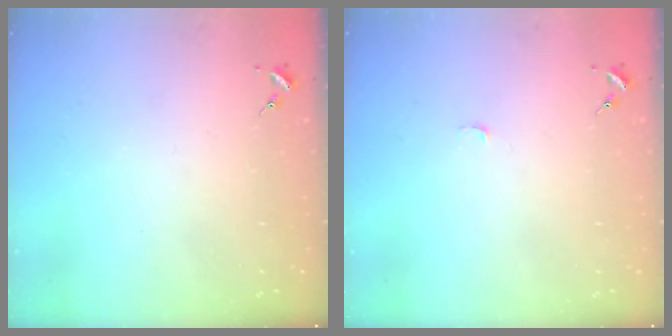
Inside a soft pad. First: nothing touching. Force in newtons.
{"total": 3.1, "press": 3.1, "slide": 0.3}